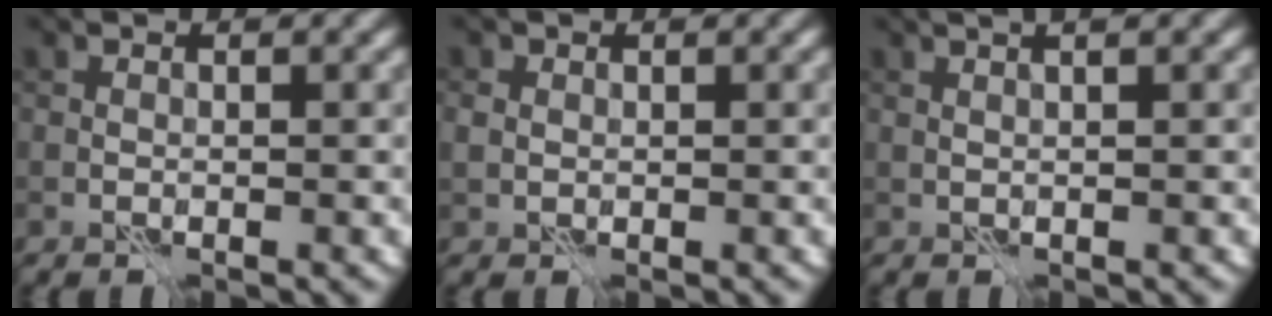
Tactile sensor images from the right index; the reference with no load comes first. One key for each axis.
{"total": 1.2, "fx": 0.3, "fy": 1.1, "fz": 0.4, "tx": -0.011, "ty": -0.002, "tz": 0.005}
{"total": 3.5, "fx": 2.0, "fy": 1.0, "fz": 2.7, "tx": -0.027, "ty": 0.020, "tz": 0.013}